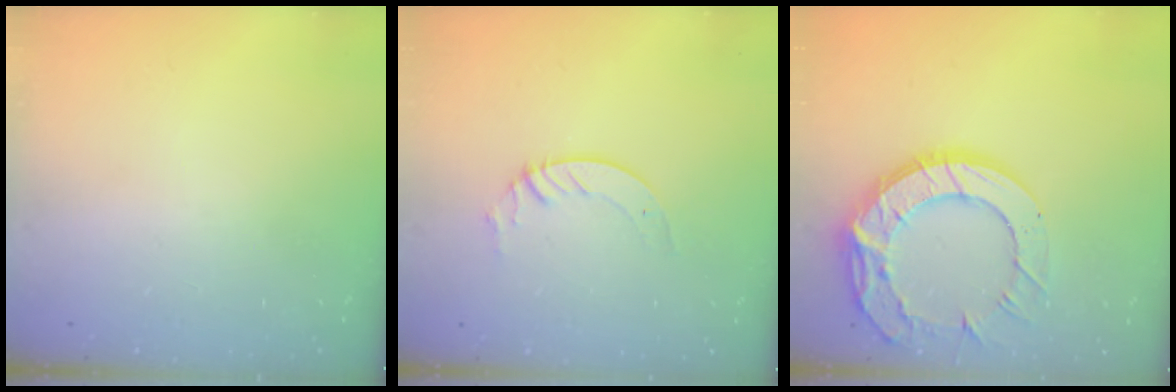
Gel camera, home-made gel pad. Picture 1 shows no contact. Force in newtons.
{"total": 4.5, "press": 4.4, "slide": 0.4}
{"total": 18.8, "press": 18.7, "slide": 1.6}